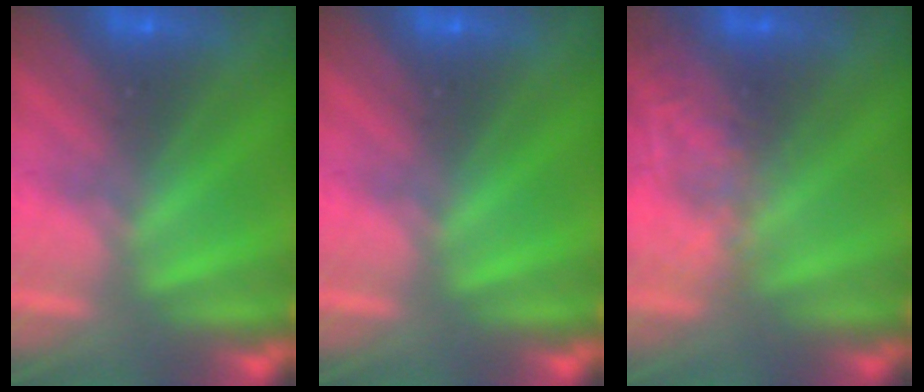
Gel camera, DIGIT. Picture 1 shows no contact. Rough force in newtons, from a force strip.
{"total": 0.0}
{"total": 2.1}